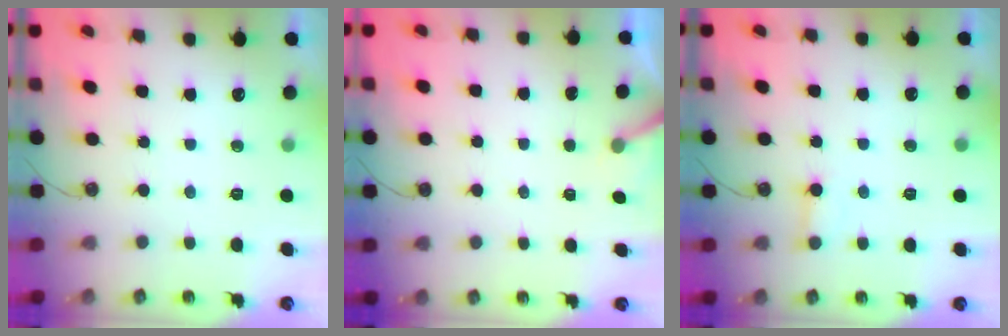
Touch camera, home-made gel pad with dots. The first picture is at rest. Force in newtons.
{"total": 2.7, "press": 2.7, "slide": 0.2}
{"total": 5.0, "press": 4.9, "slide": 0.4}